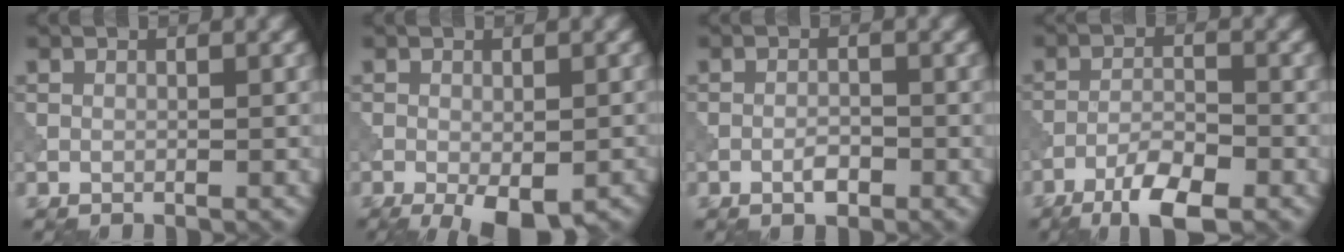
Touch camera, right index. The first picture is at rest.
{"total": 5.4, "force": [-2.7, 2.1, 4.3], "torque": [-0.062, -0.010, -0.032]}
{"total": 1.4, "force": [-0.8, 0.5, 1.0], "torque": [-0.021, 0.003, -0.018]}
{"total": 5.1, "force": [-3.5, 1.3, 3.5], "torque": [-0.068, 0.001, -0.068]}